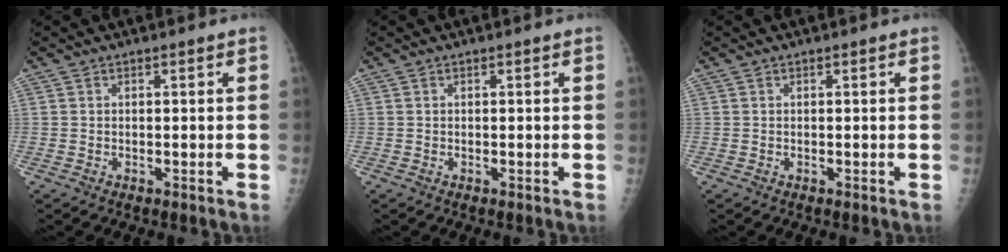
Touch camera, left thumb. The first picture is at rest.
{"total": 0.0}
{"total": 0.0}